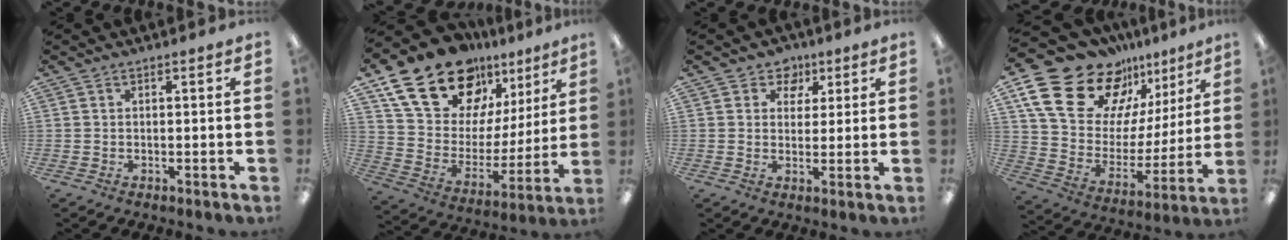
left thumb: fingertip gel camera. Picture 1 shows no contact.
{"total": 22.2, "force": [15.6, 11.9, 10.3], "torque": [-0.195, -0.095, 0.285]}
{"total": 5.4, "force": [2.8, 4.4, 1.3], "torque": [-0.019, -0.007, 0.048]}
{"total": 23.3, "force": [14.5, 14.4, 11.1], "torque": [-0.191, -0.095, 0.274]}